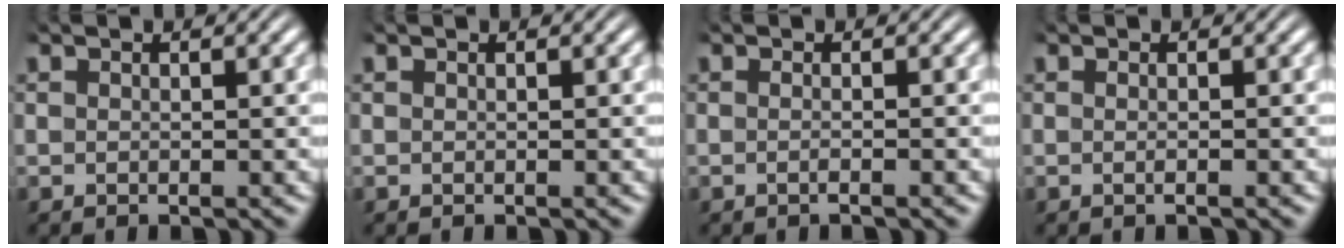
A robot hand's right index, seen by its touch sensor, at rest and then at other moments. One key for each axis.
{"total": 0.0}
{"total": 1.0, "fx": -0.8, "fy": -0.1, "fz": 0.6, "tx": -0.013, "ty": -0.001, "tz": -0.016}
{"total": 0.8, "fx": -0.5, "fy": -0.2, "fz": 0.5, "tx": -0.009, "ty": -0.001, "tz": -0.011}